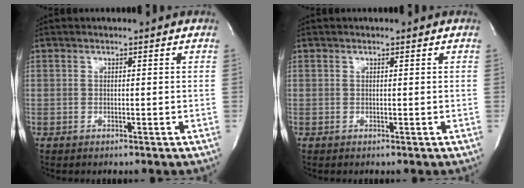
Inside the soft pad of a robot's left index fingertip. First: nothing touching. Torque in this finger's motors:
{"motor_torque": [-0.01, 0.00, 0.00, 0.00]}